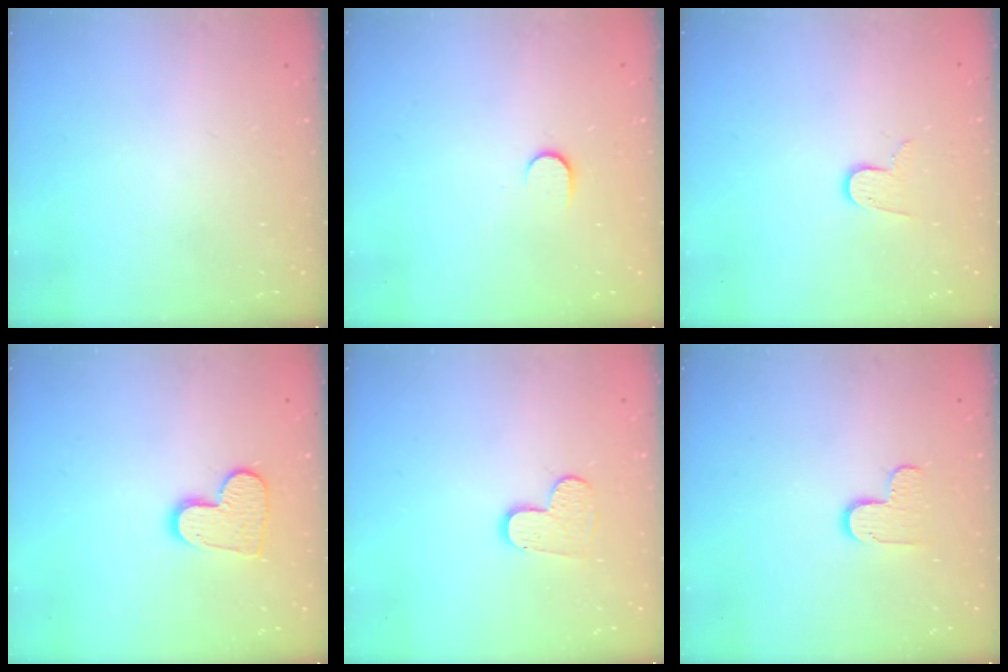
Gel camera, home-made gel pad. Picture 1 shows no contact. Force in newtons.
{"total": 5.2, "press": 5.2, "slide": 0.5}
{"total": 7.6, "press": 7.5, "slide": 0.7}
{"total": 11.2, "press": 11.1, "slide": 0.7}
{"total": 5.7, "press": 5.7, "slide": 0.3}
{"total": 6.5, "press": 6.5, "slide": 0.5}